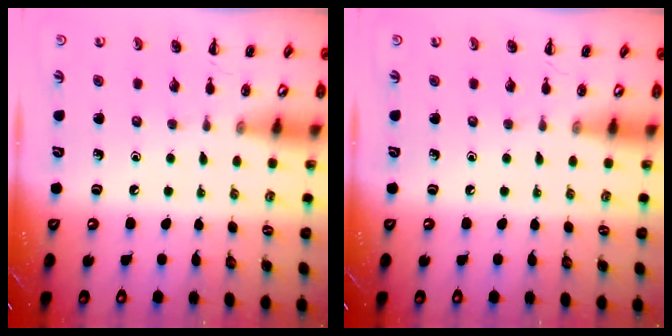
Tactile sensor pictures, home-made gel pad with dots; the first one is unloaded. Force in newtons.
{"total": 0.0}